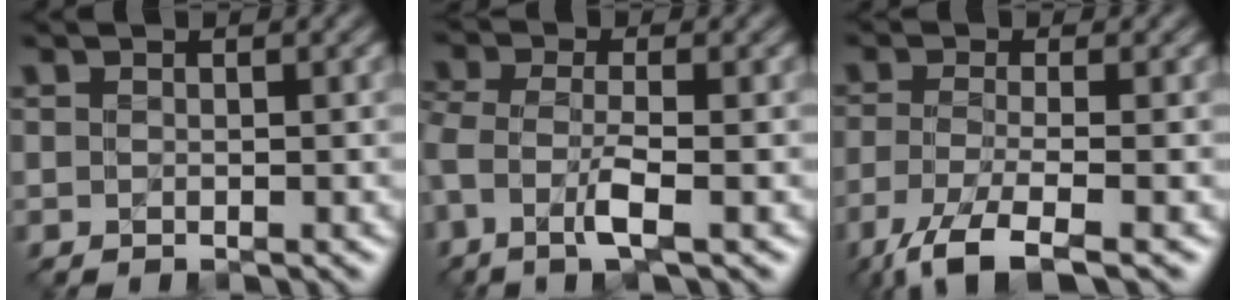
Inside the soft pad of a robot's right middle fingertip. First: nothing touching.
{"total": 2.3, "force": [-1.4, 0.3, 1.8], "torque": [-0.073, 0.002, -0.031]}
{"total": 5.0, "force": [-3.9, 0.7, 3.0], "torque": [-0.085, -0.004, -0.078]}